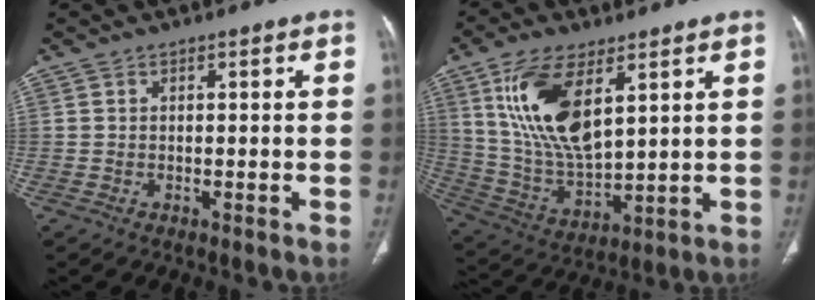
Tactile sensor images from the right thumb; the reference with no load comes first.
{"total": 16.8, "force": [7.0, 7.6, 13.3], "torque": [-0.251, -0.027, 0.146]}